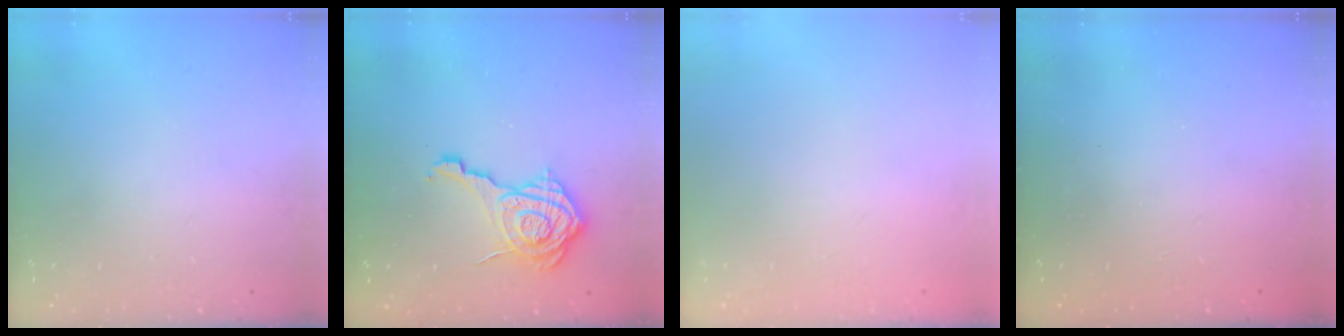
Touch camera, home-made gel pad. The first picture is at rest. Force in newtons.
{"total": 14.4, "press": 14.4, "slide": 0.9}
{"total": 2.7, "press": 2.6, "slide": 0.8}
{"total": 2.4, "press": 2.3, "slide": 0.8}